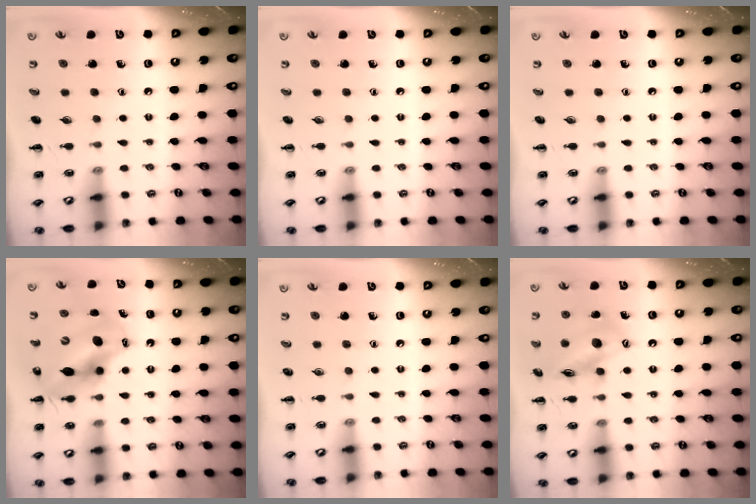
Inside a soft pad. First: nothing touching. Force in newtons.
{"total": 0.0}
{"total": 0.0}
{"total": 12.8, "press": 12.4, "slide": 3.2}
{"total": 0.0}
{"total": 14.5, "press": 14.4, "slide": 1.7}